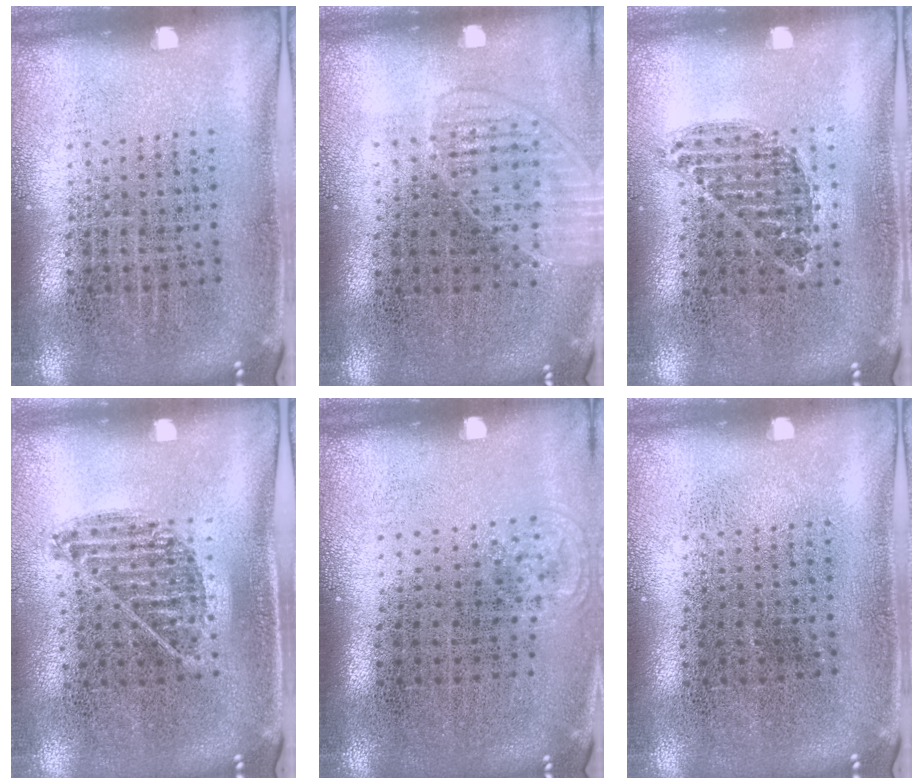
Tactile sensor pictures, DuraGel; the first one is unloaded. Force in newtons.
{"total": 1.4, "press": 1.4, "slide": 0.2}
{"total": 0.8, "press": 0.7, "slide": 0.4}
{"total": 0.9, "press": 0.8, "slide": 0.4}
{"total": 0.6, "press": 0.4, "slide": 0.3}
{"total": 0.0}